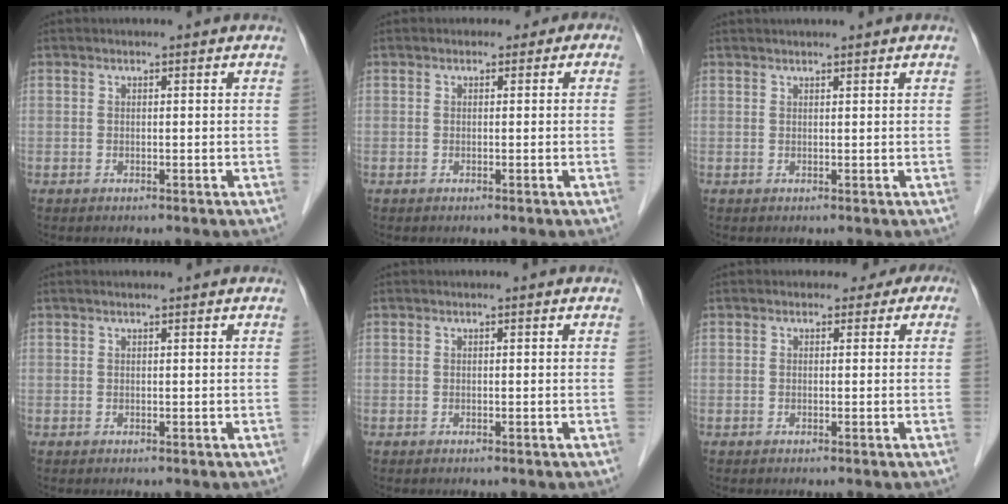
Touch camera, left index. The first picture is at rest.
{"total": 1.1, "force": [-0.2, 1.1, 0.2], "torque": [0.008, 0.006, -0.013]}
{"total": 3.2, "force": [2.8, 0.1, 1.5], "torque": [-0.014, 0.030, 0.040]}
{"total": 0.8, "force": [0.6, 0.0, 0.4], "torque": [-0.009, 0.010, 0.013]}
{"total": 0.0}
{"total": 2.4, "force": [0.9, 2.1, 0.5], "torque": [0.005, 0.010, -0.004]}